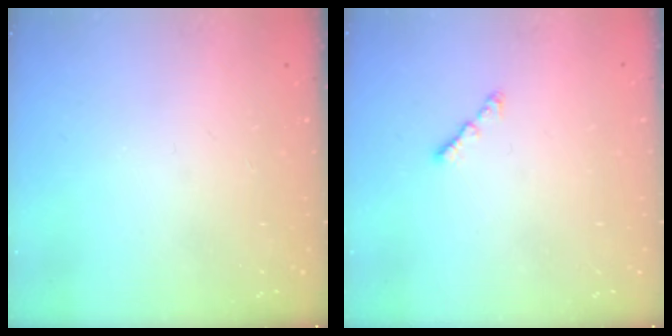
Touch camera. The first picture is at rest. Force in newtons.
{"total": 1.6, "press": 1.5, "slide": 0.5}